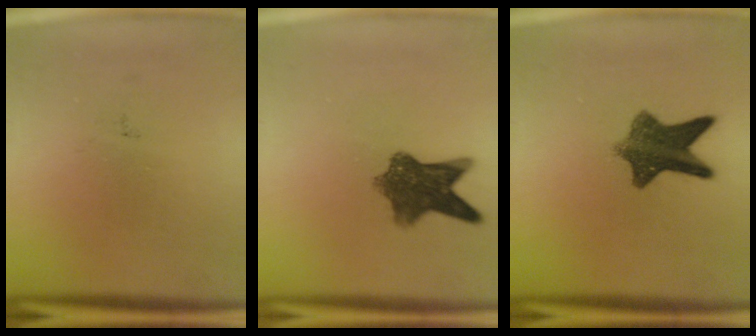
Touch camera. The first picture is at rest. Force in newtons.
{"total": 8.1}
{"total": 9.2}